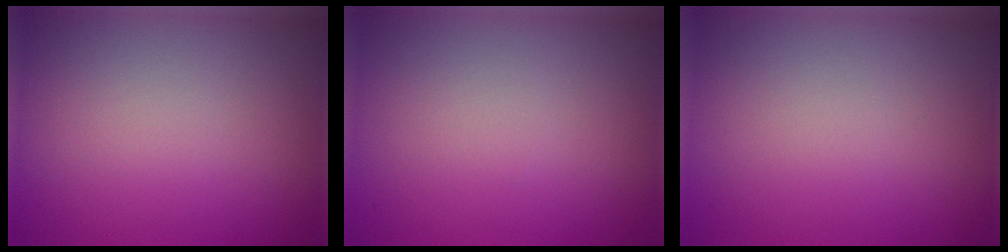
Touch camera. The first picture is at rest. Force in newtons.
{"total": 0.0}
{"total": 0.0}